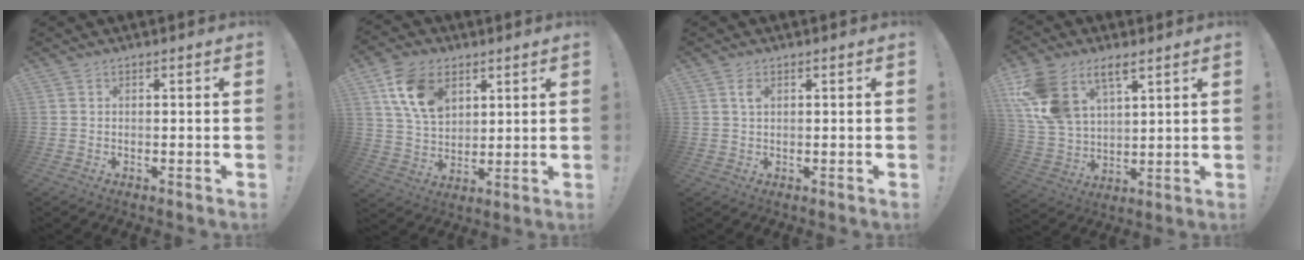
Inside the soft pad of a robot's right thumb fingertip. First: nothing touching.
{"total": 14.0, "force": [6.5, 9.4, 8.1], "torque": [-0.139, -0.016, 0.126]}
{"total": 2.1, "force": [0.8, 1.0, 1.6], "torque": [-0.027, 0.000, 0.013]}
{"total": 13.3, "force": [7.8, 7.9, 7.4], "torque": [-0.168, -0.033, 0.153]}